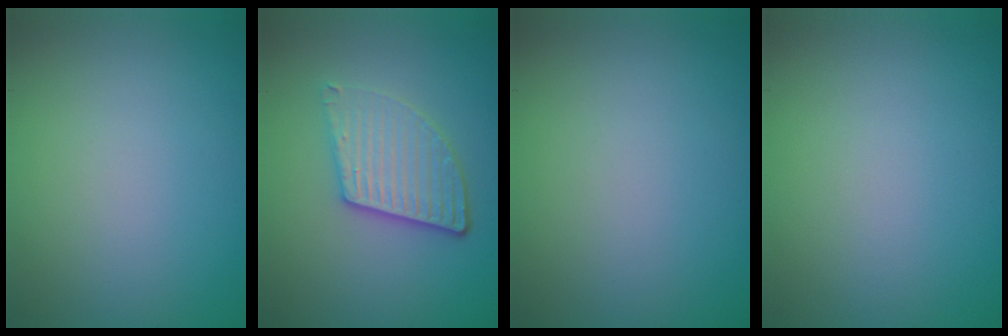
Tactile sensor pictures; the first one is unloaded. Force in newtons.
{"total": 4.0, "press": 3.3, "slide": 2.2}
{"total": 0.0}
{"total": 0.0}